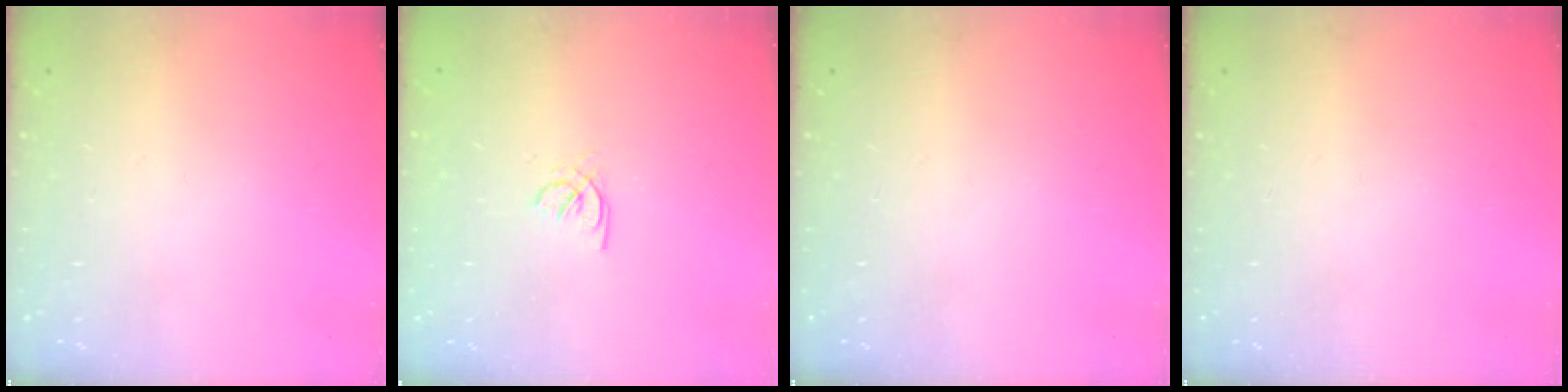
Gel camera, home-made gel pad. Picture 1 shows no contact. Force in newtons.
{"total": 1.9, "press": 1.8, "slide": 0.4}
{"total": 0.0}
{"total": 0.0}